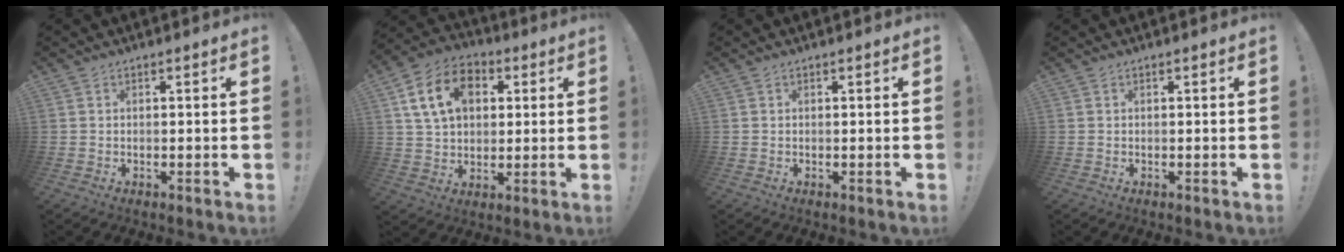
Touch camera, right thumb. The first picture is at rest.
{"total": 15.0, "force": [4.7, 10.8, 9.2], "torque": [-0.153, 0.002, 0.092]}
{"total": 0.0}
{"total": 0.0}